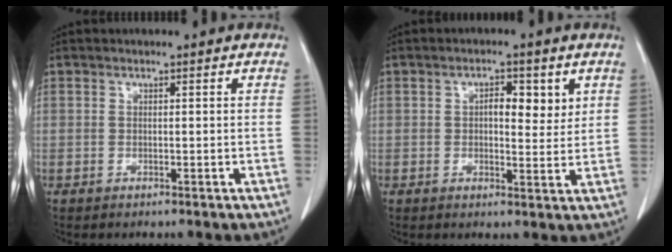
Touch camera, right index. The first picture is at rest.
{"total": 4.7, "force": [1.6, 2.1, 3.9], "torque": [-0.058, 0.001, 0.022]}